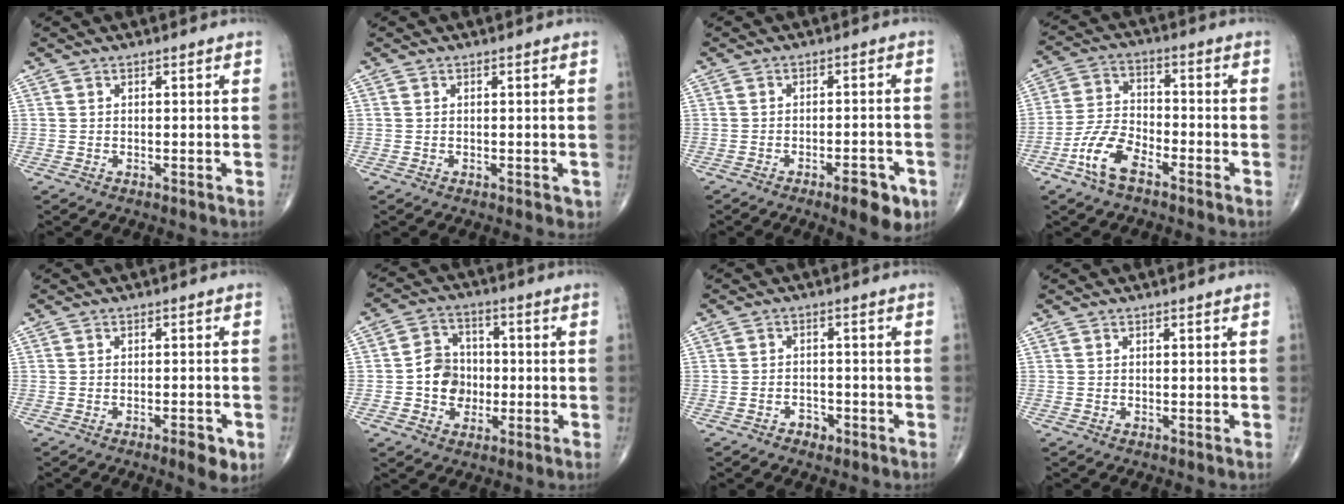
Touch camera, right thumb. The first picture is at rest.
{"total": 1.0, "force": [-0.1, 0.6, 0.8], "torque": [-0.006, -0.002, -0.001]}
{"total": 7.0, "force": [-3.7, 2.3, 5.5], "torque": [-0.063, 0.011, -0.047]}
{"total": 9.1, "force": [-5.2, 4.2, 6.2], "torque": [-0.130, 0.028, -0.105]}
{"total": 4.2, "force": [-2.1, 1.3, 3.5], "torque": [-0.047, 0.000, -0.028]}
{"total": 8.4, "force": [-1.2, 7.2, 4.1], "torque": [-0.031, 0.022, -0.029]}
{"total": 2.6, "force": [-1.6, 1.8, 1.0], "torque": [-0.008, 0.013, -0.023]}
{"total": 0.0}